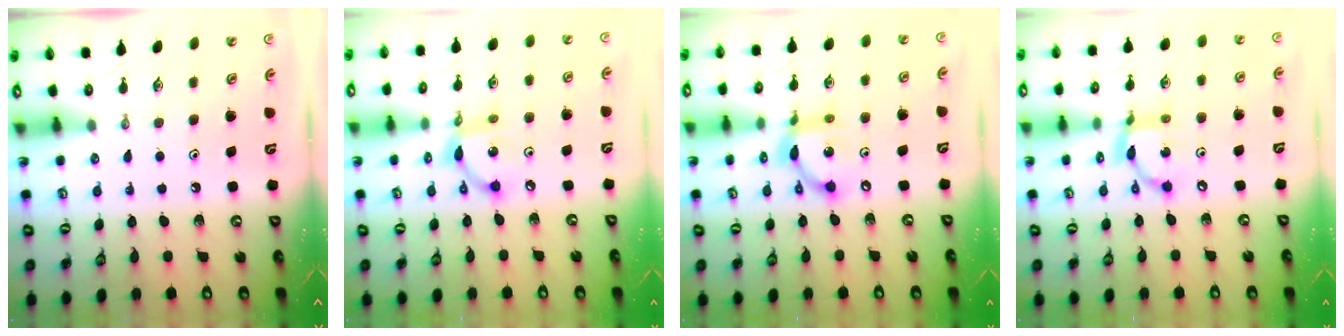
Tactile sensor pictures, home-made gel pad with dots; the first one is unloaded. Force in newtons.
{"total": 9.3, "press": 9.3, "slide": 0.7}
{"total": 11.5, "press": 11.5, "slide": 0.6}
{"total": 11.0, "press": 11.0, "slide": 0.7}